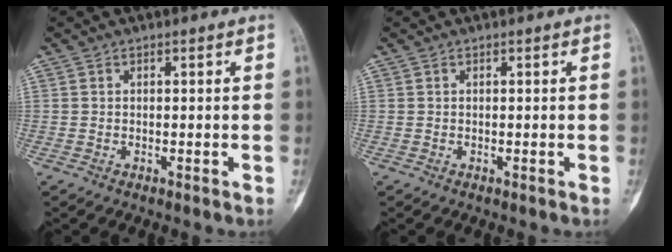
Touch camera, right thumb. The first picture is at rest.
{"total": 0.0}